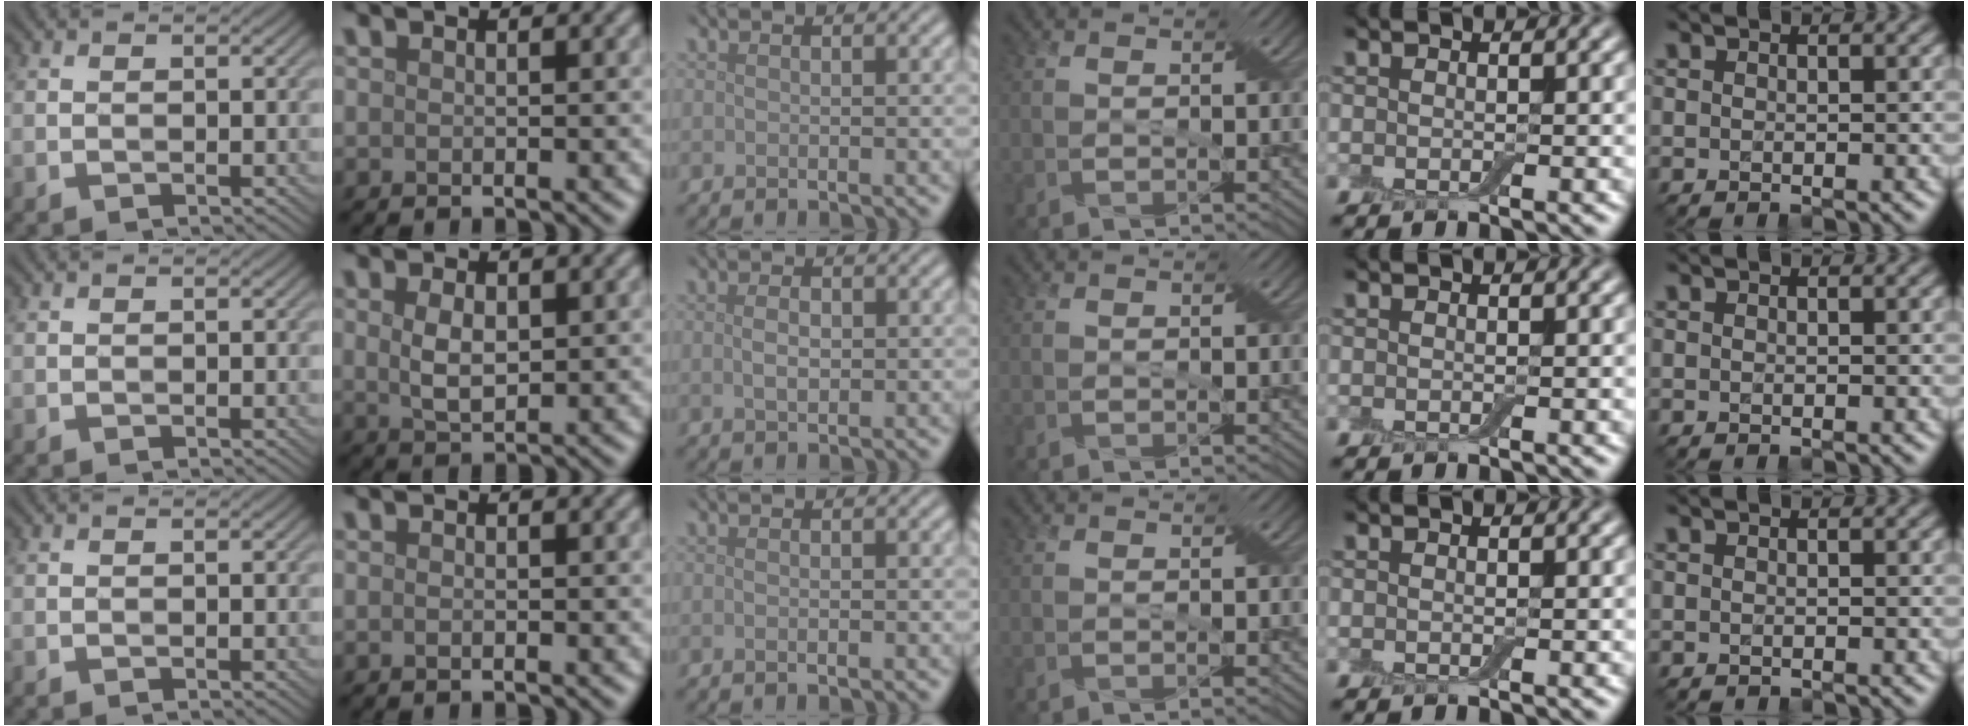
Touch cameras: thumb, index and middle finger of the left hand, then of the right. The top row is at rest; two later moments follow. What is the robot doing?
{"motion": "fold", "object": "apron"}